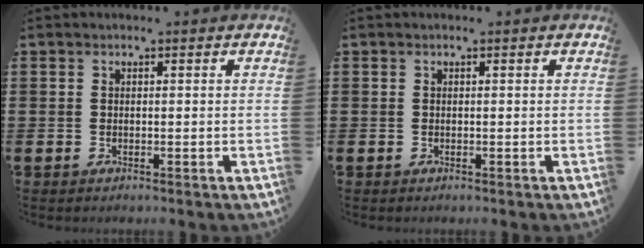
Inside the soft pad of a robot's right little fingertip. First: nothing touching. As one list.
[{"total": 0.0}]